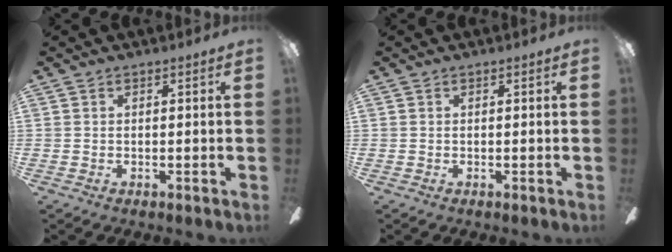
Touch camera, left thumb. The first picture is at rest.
{"total": 0.0}